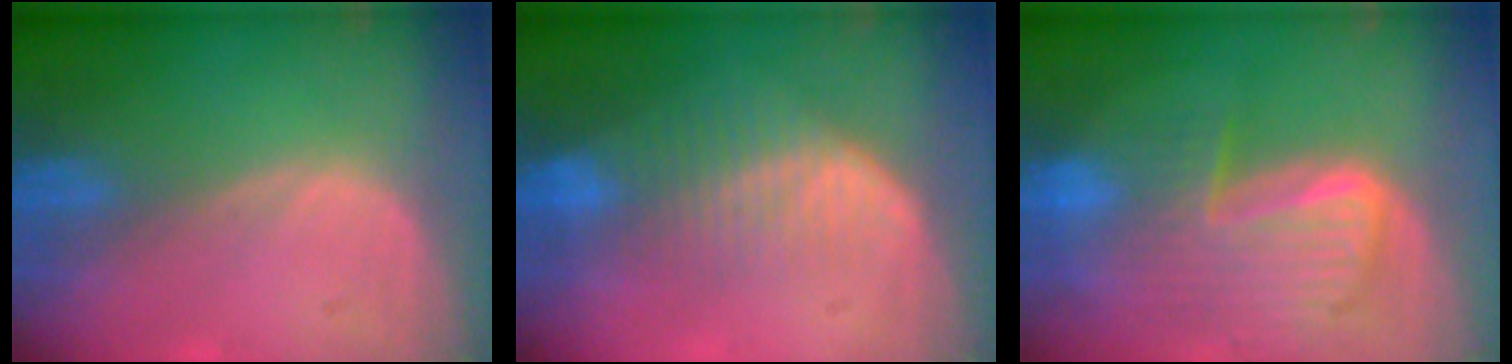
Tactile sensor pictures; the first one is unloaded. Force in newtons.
{"total": 7.2, "press": 6.6, "slide": 2.9}
{"total": 10.1, "press": 8.7, "slide": 5.1}